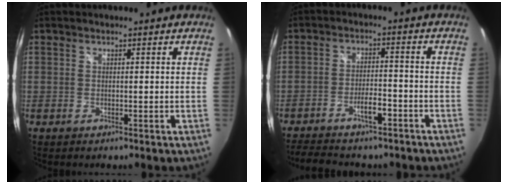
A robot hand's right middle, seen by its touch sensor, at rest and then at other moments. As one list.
[{"total": 9.5, "force": [-7.5, 3.1, 4.9], "torque": [-0.105, 0.002, -0.117]}]